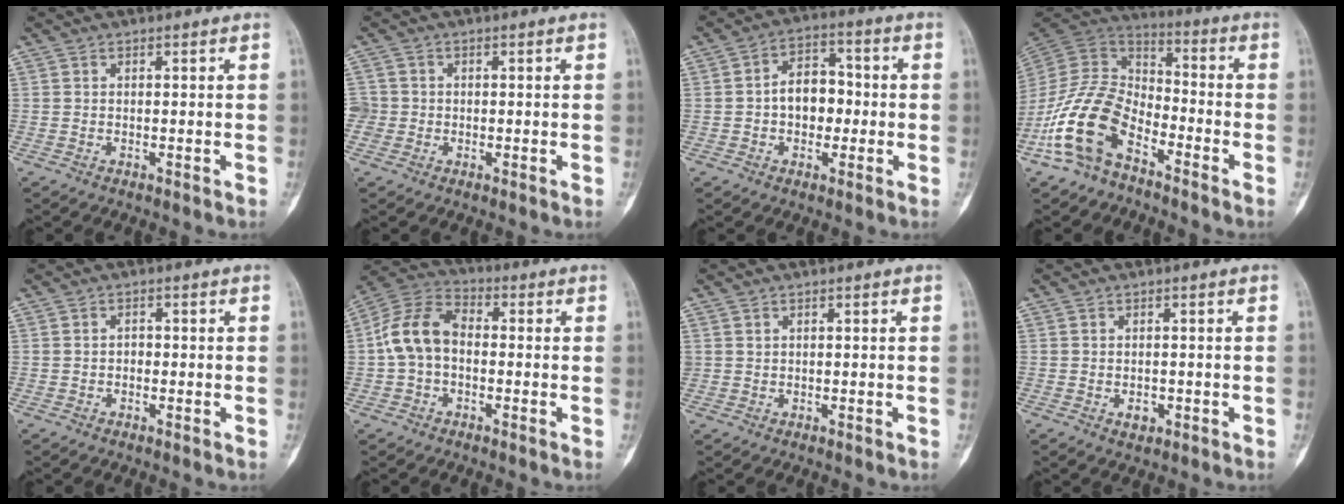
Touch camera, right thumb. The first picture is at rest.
{"total": 2.8, "force": [-0.5, 2.7, 0.1], "torque": [0.015, 0.009, -0.014]}
{"total": 8.3, "force": [-0.7, 6.0, 5.7], "torque": [-0.054, 0.027, -0.021]}
{"total": 15.7, "force": [-8.5, 8.8, 9.8], "torque": [-0.185, 0.069, -0.176]}
{"total": 1.1, "force": [-0.4, 0.9, 0.6], "torque": [0.002, 0.005, -0.010]}
{"total": 10.3, "force": [-0.7, 7.1, 7.5], "torque": [-0.142, 0.032, -0.029]}
{"total": 0.8, "force": [0.4, 0.6, 0.1], "torque": [0.011, 0.000, 0.006]}
{"total": 2.0, "force": [-0.7, 1.4, 1.3], "torque": [-0.011, 0.003, -0.007]}